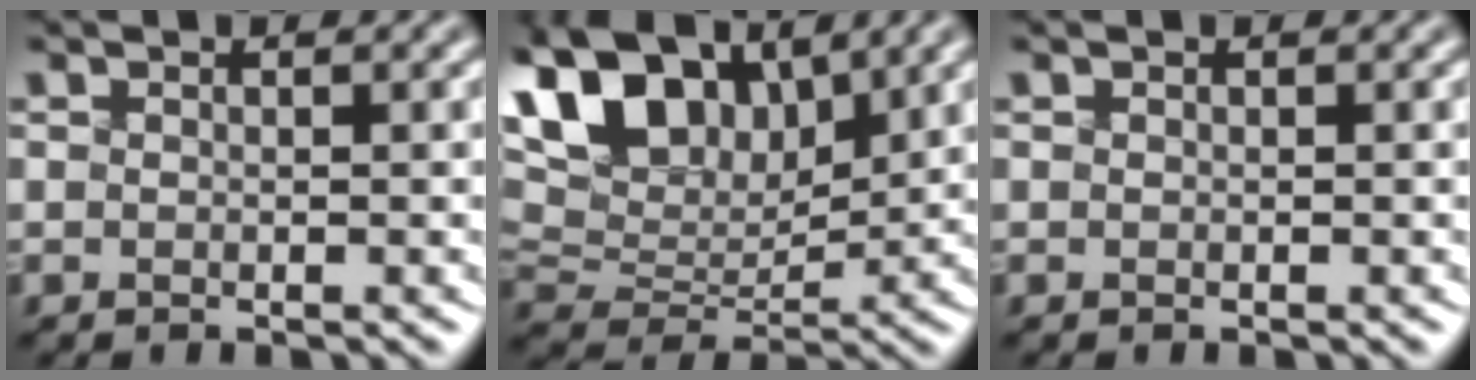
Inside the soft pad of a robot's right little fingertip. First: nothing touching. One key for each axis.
{"total": 13.0, "fx": 6.7, "fy": 7.1, "fz": 8.5, "tx": -0.185, "ty": 0.037, "tz": 0.109}
{"total": 0.0}